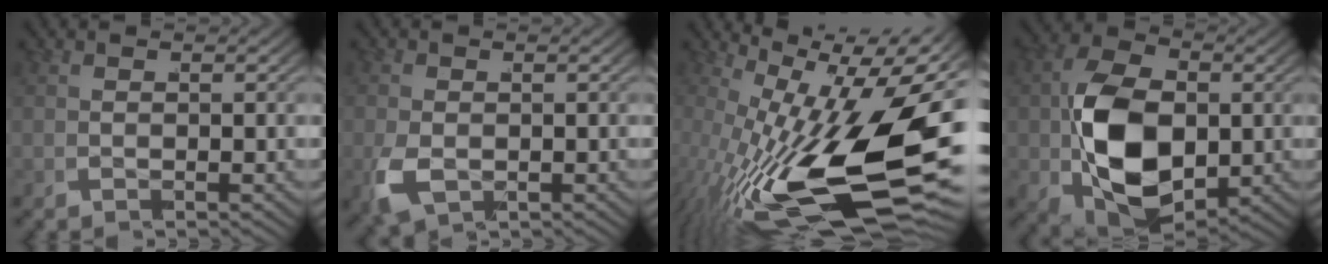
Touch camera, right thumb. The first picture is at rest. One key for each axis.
{"total": 3.4, "fx": -1.5, "fy": 2.4, "fz": 1.9, "tx": -0.055, "ty": -0.020, "tz": -0.015}
{"total": 19.4, "fx": -1.5, "fy": 10.4, "fz": 16.3, "tx": -0.294, "ty": -0.061, "tz": 0.005}
{"total": 12.5, "fx": -2.5, "fy": 8.3, "fz": 9.0, "tx": -0.216, "ty": -0.054, "tz": -0.020}